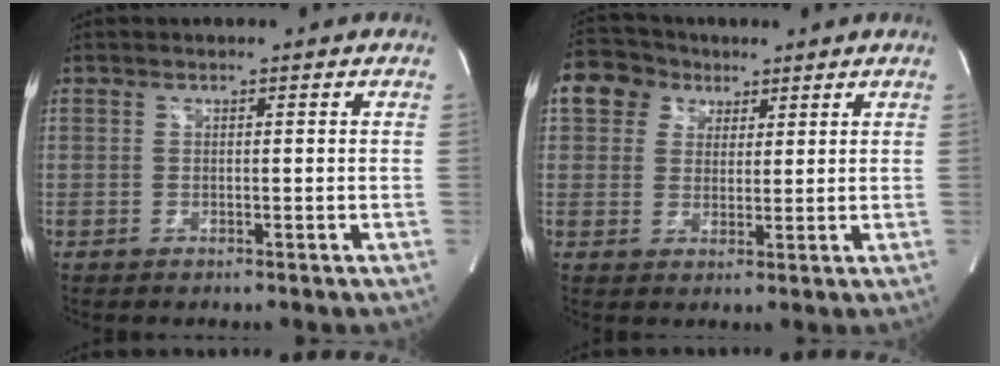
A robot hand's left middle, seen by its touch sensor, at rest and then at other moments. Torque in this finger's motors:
{"motor_torque": [0.21, -0.17, 0.09, 0.00]}